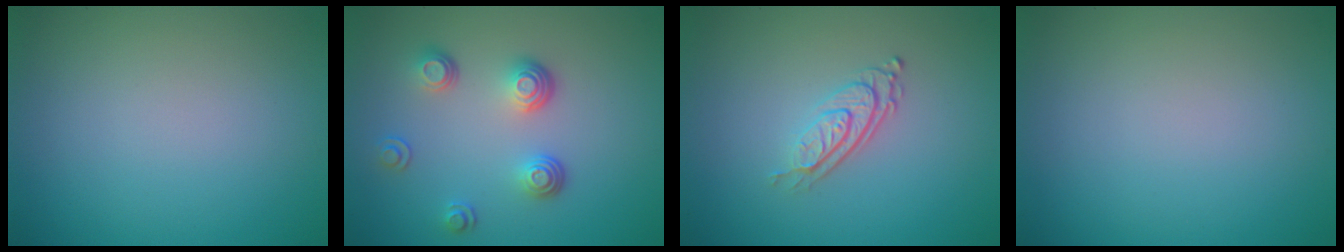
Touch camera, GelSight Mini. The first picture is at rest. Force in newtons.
{"total": 3.5, "press": 2.6, "slide": 2.4}
{"total": 2.9, "press": 1.9, "slide": 2.2}
{"total": 0.0}